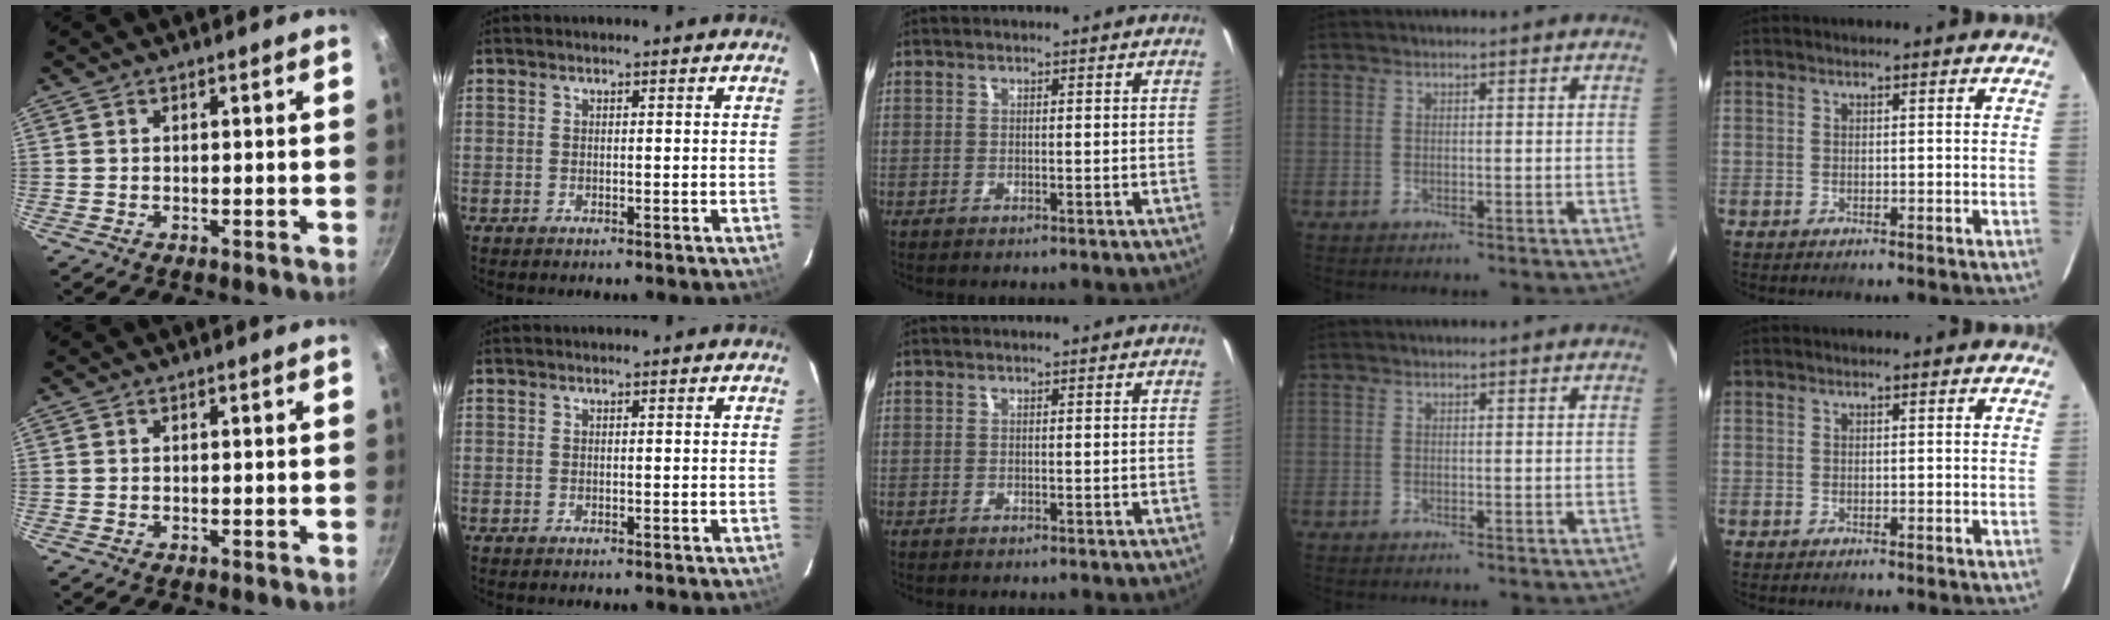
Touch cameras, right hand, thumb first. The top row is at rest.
{}